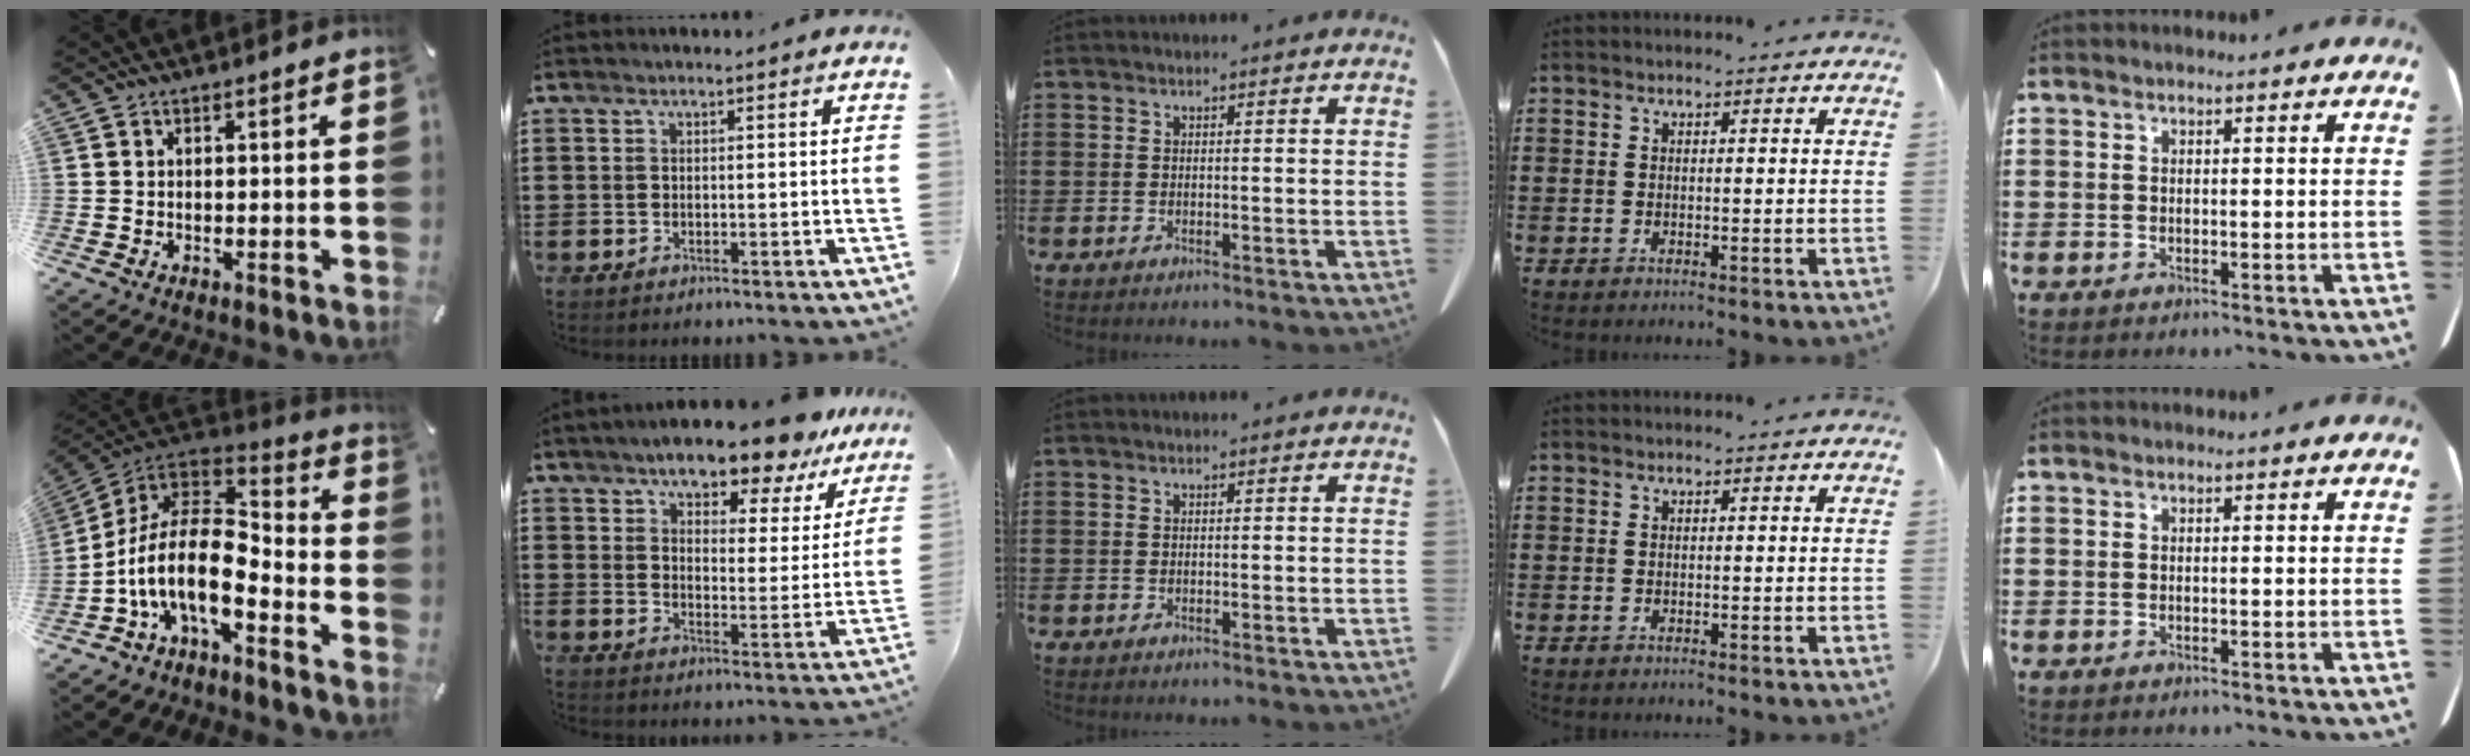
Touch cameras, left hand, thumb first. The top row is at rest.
{"thumb": {"total": 16.3, "force": [-6.1, 8.3, 12.7], "torque": [-0.277, 0.001, -0.107]}, "index": {"total": 9.9, "force": [8.7, 1.9, 4.3], "torque": [-0.091, -0.041, 0.152]}}